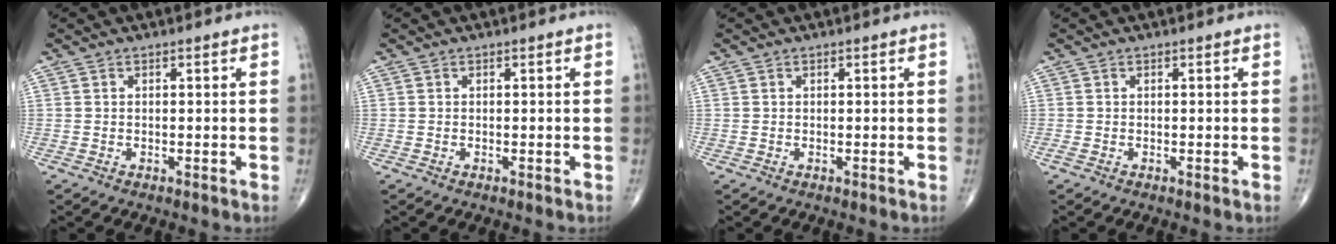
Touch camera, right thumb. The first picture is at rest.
{"total": 0.0}
{"total": 0.0}
{"total": 0.7, "force": [-0.3, 0.2, 0.6], "torque": [-0.017, -0.004, -0.008]}